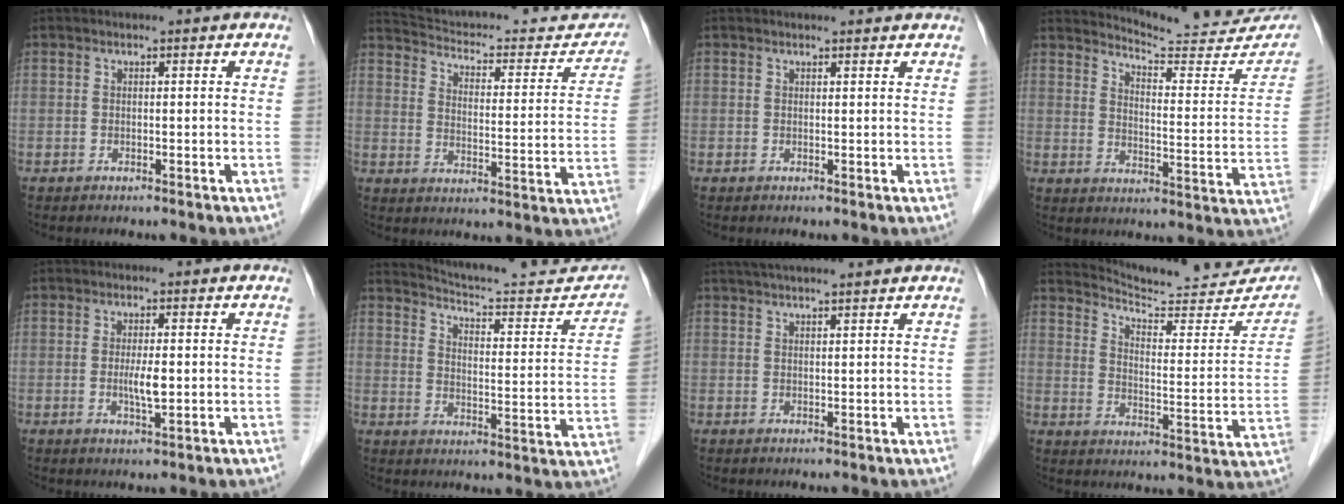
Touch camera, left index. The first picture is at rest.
{"total": 24.1, "force": [22.3, 6.2, 6.7], "torque": [-0.096, -0.040, 0.278]}
{"total": 3.3, "force": [3.2, 0.5, 0.7], "torque": [-0.012, 0.015, 0.032]}
{"total": 17.8, "force": [17.4, 1.1, 3.8], "torque": [-0.050, -0.094, 0.203]}
{"total": 2.8, "force": [0.0, 0.4, 2.8], "torque": [-0.053, -0.004, 0.000]}
{"total": 20.8, "force": [19.9, 2.3, 5.7], "torque": [-0.068, -0.060, 0.250]}
{"total": 10.7, "force": [9.3, 0.1, 5.2], "torque": [-0.081, 0.038, 0.123]}
{"total": 19.9, "force": [19.0, 1.9, 5.6], "torque": [-0.078, -0.077, 0.238]}